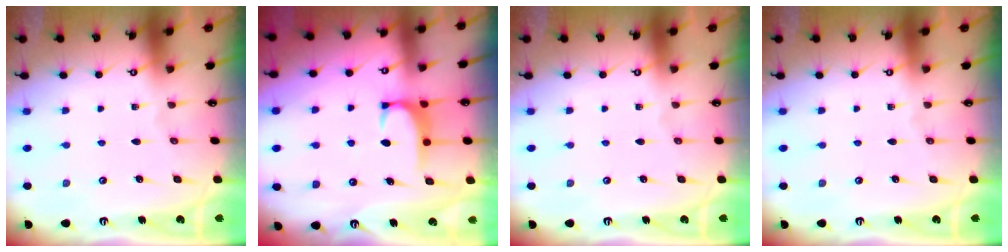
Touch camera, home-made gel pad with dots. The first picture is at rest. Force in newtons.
{"total": 1.8, "press": 1.7, "slide": 0.5}
{"total": 0.0}
{"total": 0.0}